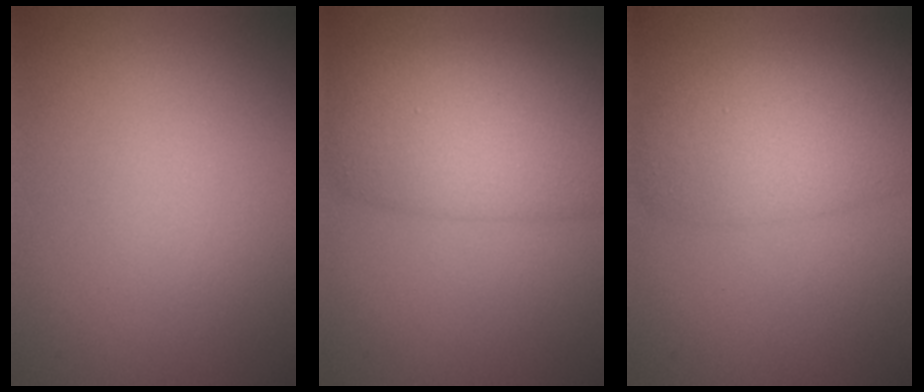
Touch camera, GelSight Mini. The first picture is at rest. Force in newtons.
{"total": 8.4, "press": 8.4, "slide": 0.2}
{"total": 5.6, "press": 5.6, "slide": 0.0}